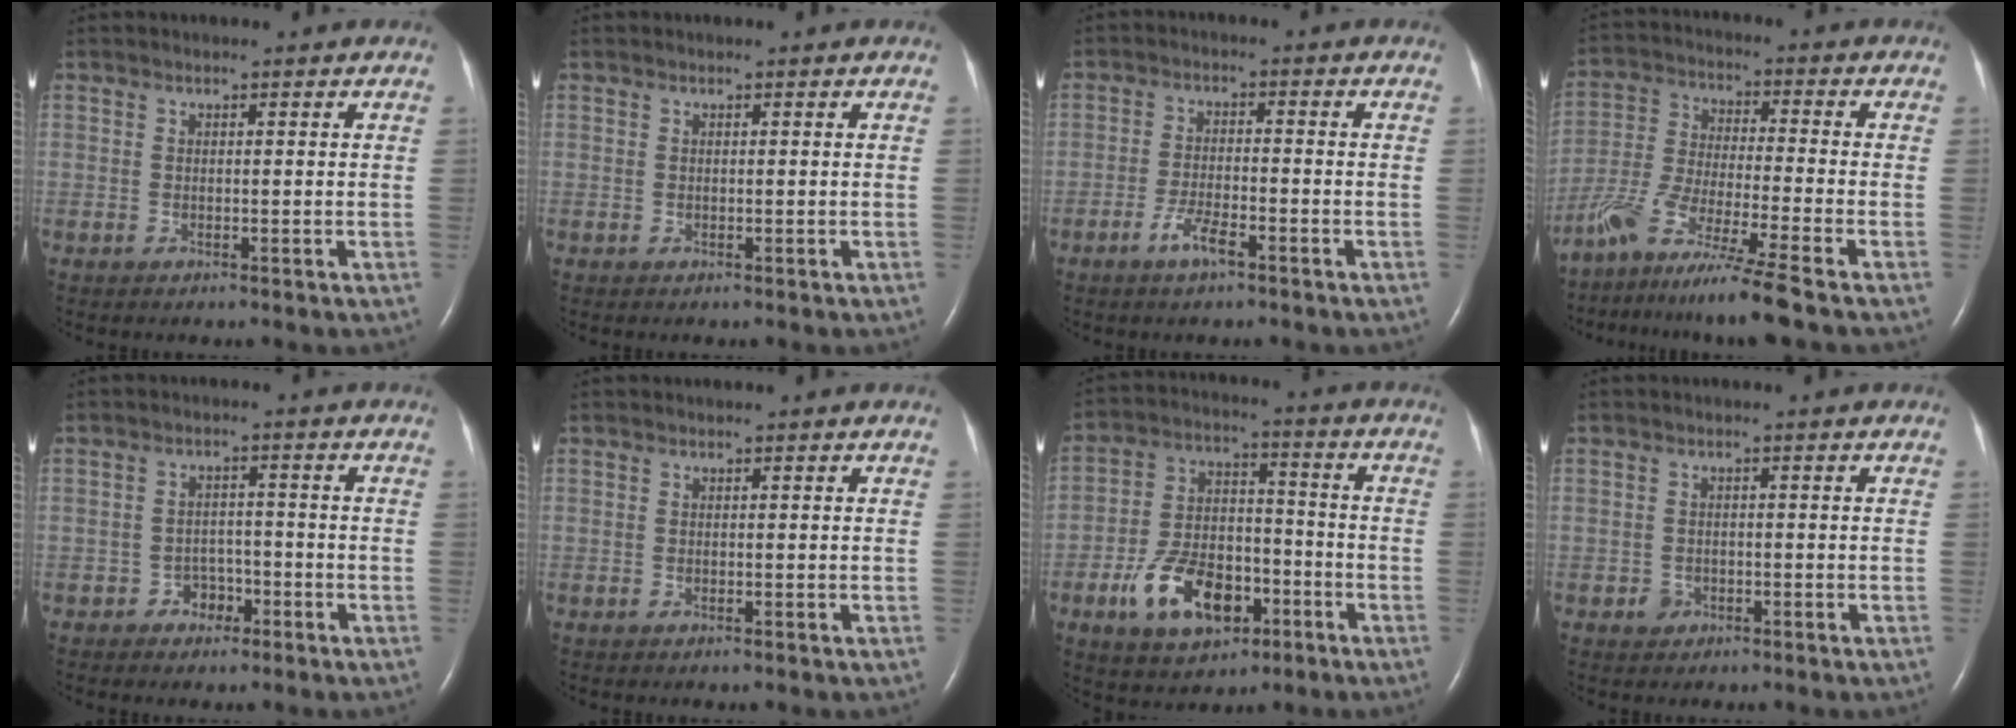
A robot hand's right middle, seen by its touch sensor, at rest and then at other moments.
{"total": 0.0}
{"total": 4.1, "force": [-2.6, 0.8, 3.0], "torque": [-0.060, -0.001, -0.051]}
{"total": 10.8, "force": [-8.4, -1.3, 6.6], "torque": [-0.139, -0.034, -0.160]}
{"total": 3.0, "force": [-1.8, 2.2, 1.0], "torque": [-0.010, 0.010, -0.028]}
{"total": 0.0}
{"total": 12.8, "force": [-5.8, 7.2, 8.8], "torque": [-0.177, 0.013, -0.095]}
{"total": 1.5, "force": [-0.8, 1.2, 0.3], "torque": [-0.005, 0.005, -0.013]}